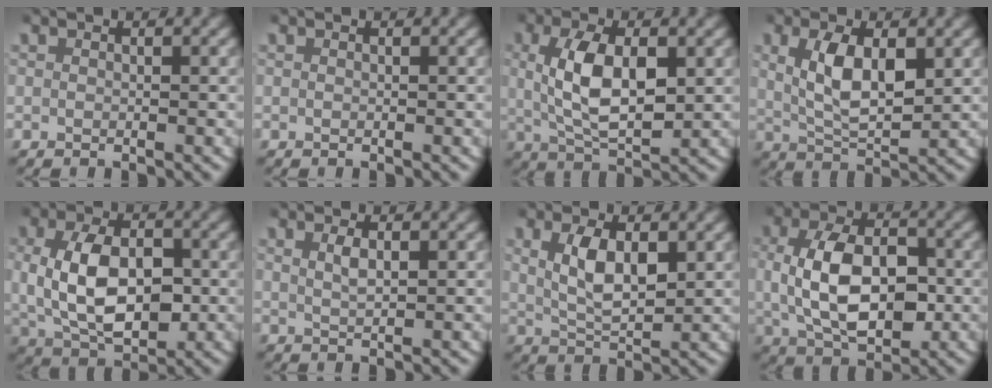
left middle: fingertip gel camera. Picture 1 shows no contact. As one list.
[{"total": 0.0}, {"total": 6.2, "force": [0.5, 3.0, 5.4], "torque": [-0.106, -0.010, 0.016]}, {"total": 5.0, "force": [1.0, 2.5, 4.3], "torque": [-0.083, -0.014, 0.024]}, {"total": 8.3, "force": [-0.5, 5.5, 6.2], "torque": [-0.133, -0.016, 0.001]}, {"total": 1.3, "force": [0.6, 0.3, 1.2], "torque": [-0.025, -0.005, 0.017]}, {"total": 4.3, "force": [1.0, 2.0, 3.6], "torque": [-0.070, -0.010, 0.022]}, {"total": 8.5, "force": [-0.2, 5.3, 6.6], "torque": [-0.137, -0.010, 0.002]}]